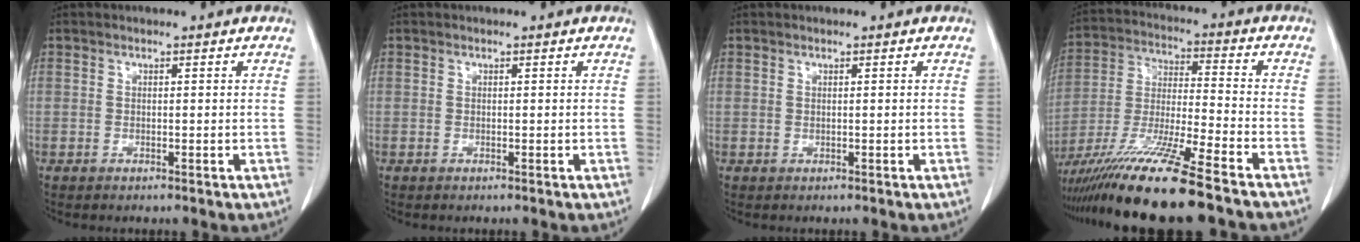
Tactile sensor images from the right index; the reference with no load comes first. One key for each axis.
{"total": 0.0}
{"total": 0.0}
{"total": 17.3, "fx": -13.2, "fy": -0.7, "fz": 11.1, "tx": -0.235, "ty": -0.043, "tz": -0.240}